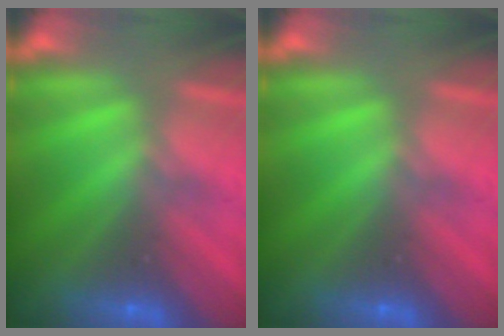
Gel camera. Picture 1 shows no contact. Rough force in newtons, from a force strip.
{"total": 0.0}